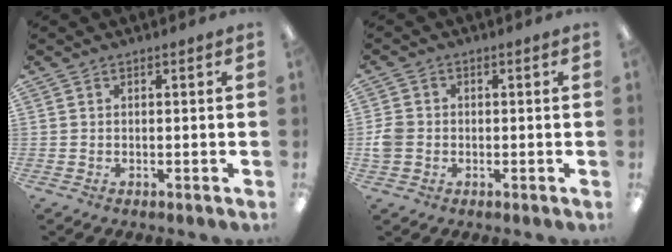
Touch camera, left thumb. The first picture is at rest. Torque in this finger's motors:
{"motor_torque": [0.33, 0.34, 0.21, -0.28, 0.00]}